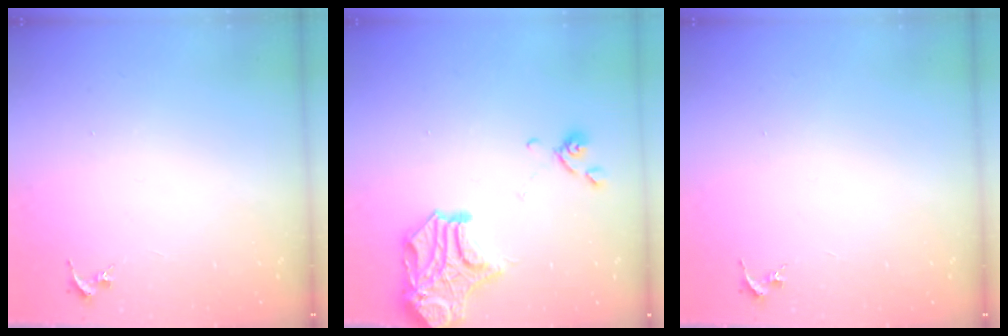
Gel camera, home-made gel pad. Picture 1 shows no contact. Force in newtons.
{"total": 15.9, "press": 15.6, "slide": 2.9}
{"total": 0.0}